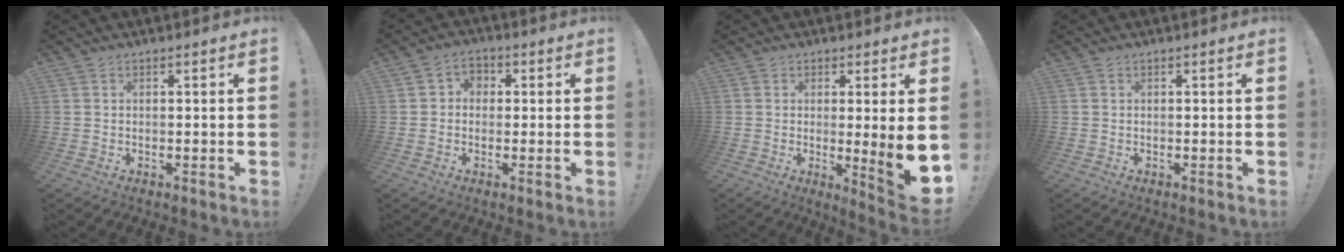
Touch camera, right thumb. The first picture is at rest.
{"total": 3.9, "force": [-0.3, 3.6, 1.7], "torque": [-0.029, 0.009, -0.004]}
{"total": 9.4, "force": [-0.3, 0.1, 9.4], "torque": [-0.125, -0.020, -0.003]}
{"total": 0.0}